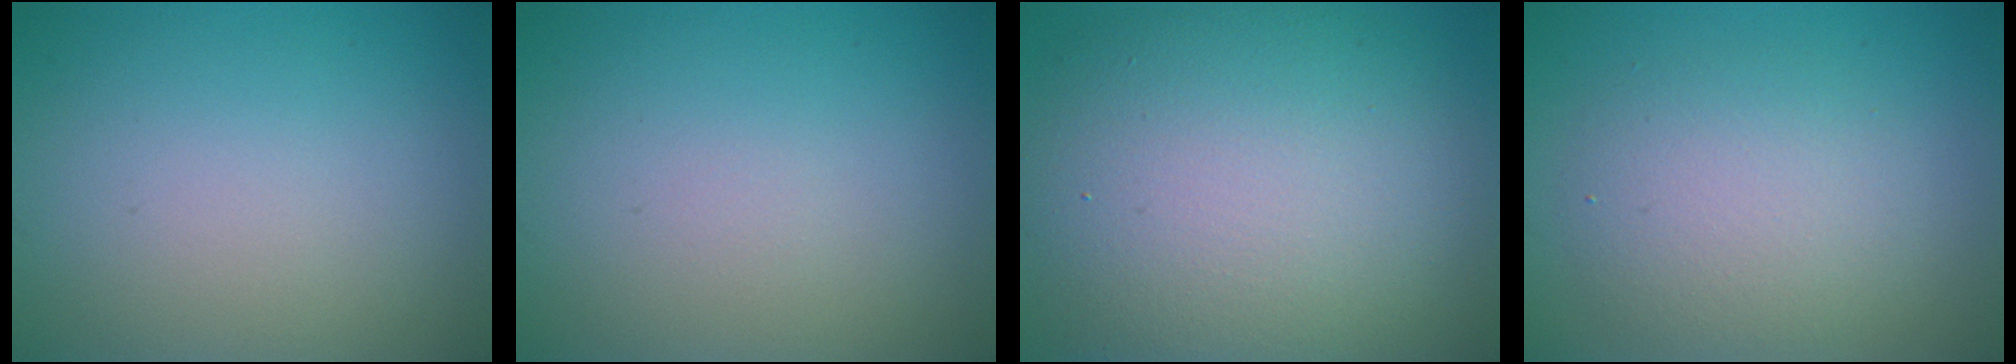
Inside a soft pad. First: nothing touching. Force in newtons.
{"total": 0.0}
{"total": 13.0, "press": 12.9, "slide": 1.0}
{"total": 2.6, "press": 2.6, "slide": 0.3}